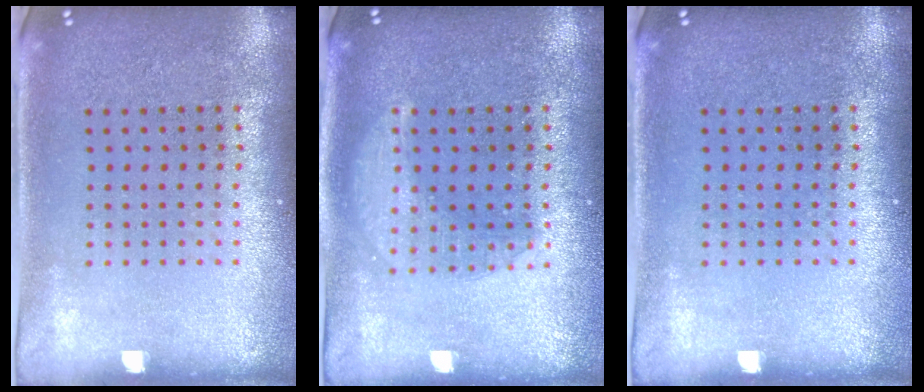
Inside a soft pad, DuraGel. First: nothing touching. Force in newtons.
{"total": 2.3, "press": 2.3, "slide": 0.3}
{"total": 0.0}